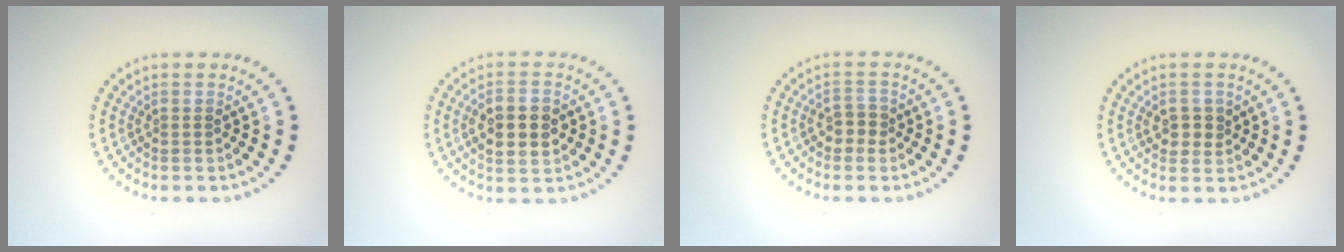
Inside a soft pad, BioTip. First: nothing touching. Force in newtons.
{"total": 3.8, "press": 3.8, "slide": 0.2}
{"total": 1.8, "press": 1.7, "slide": 0.5}
{"total": 2.1, "press": 2.1, "slide": 0.6}